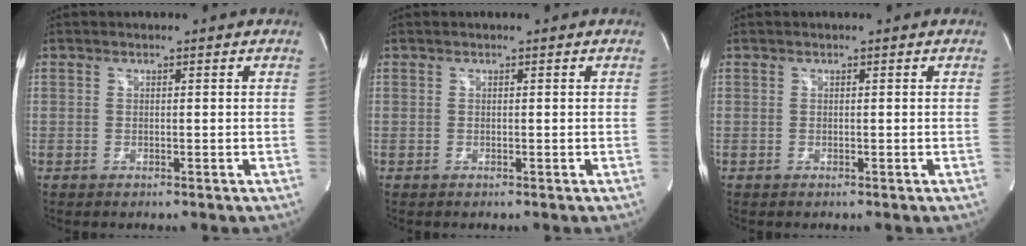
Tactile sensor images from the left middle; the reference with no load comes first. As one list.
[{"total": 0.0}, {"total": 0.0}]